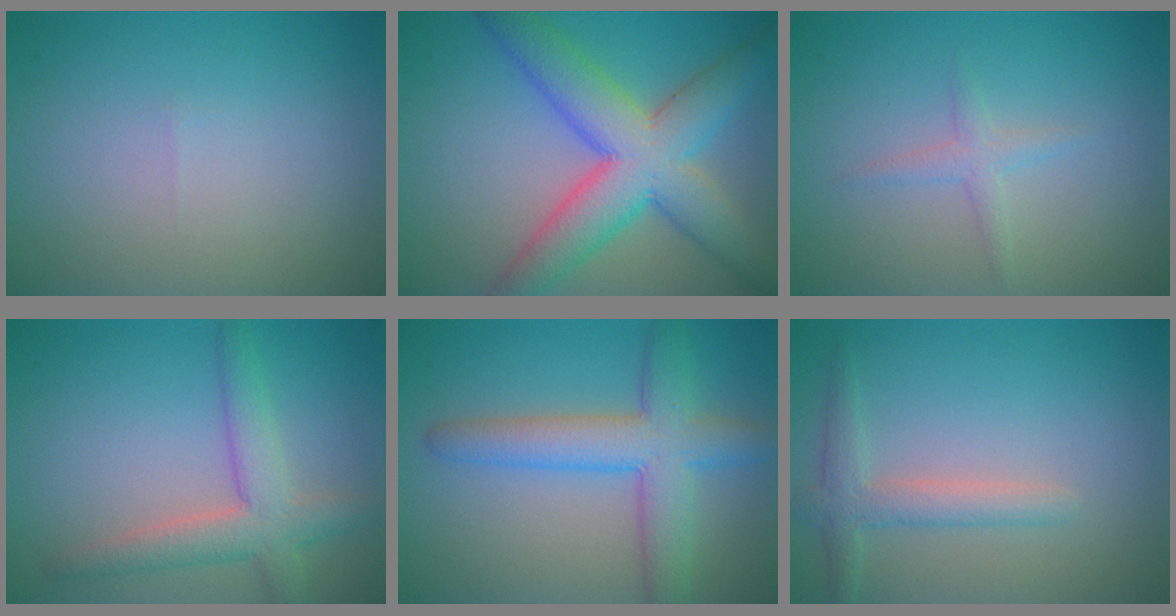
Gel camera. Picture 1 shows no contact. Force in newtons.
{"total": 9.2, "press": 9.2, "slide": 0.2}
{"total": 1.4, "press": 1.4, "slide": 0.0}
{"total": 4.5, "press": 4.5, "slide": 0.3}
{"total": 6.1, "press": 6.1, "slide": 0.2}
{"total": 2.6, "press": 2.6, "slide": 0.2}